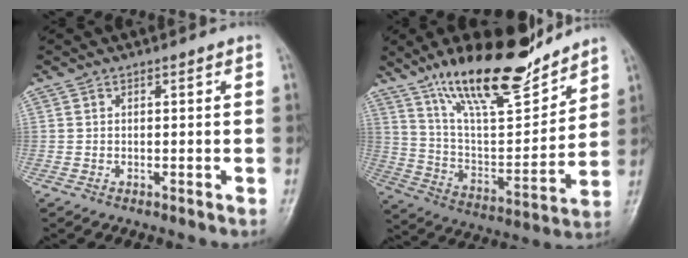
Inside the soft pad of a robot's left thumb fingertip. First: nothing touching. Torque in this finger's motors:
{"motor_torque": [0.29, 0.08, 1.45, -1.31, 0.35]}